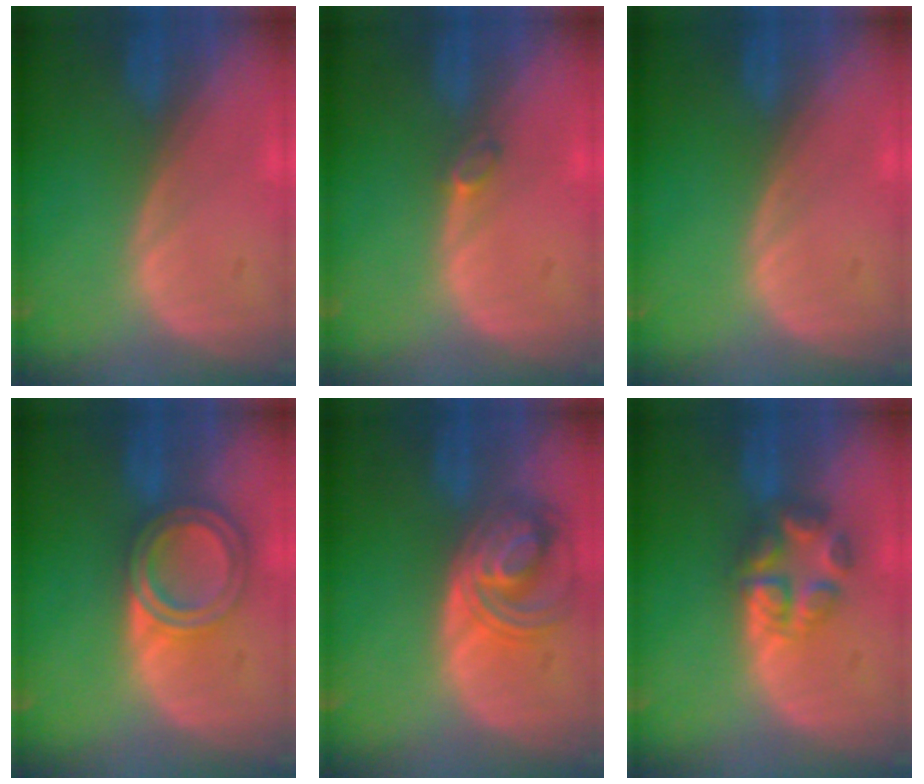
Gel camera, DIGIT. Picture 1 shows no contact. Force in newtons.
{"total": 1.2, "press": 1.2, "slide": 0.4}
{"total": 0.0}
{"total": 6.8, "press": 6.0, "slide": 3.2}
{"total": 7.1, "press": 6.9, "slide": 1.8}
{"total": 5.7, "press": 5.5, "slide": 1.2}